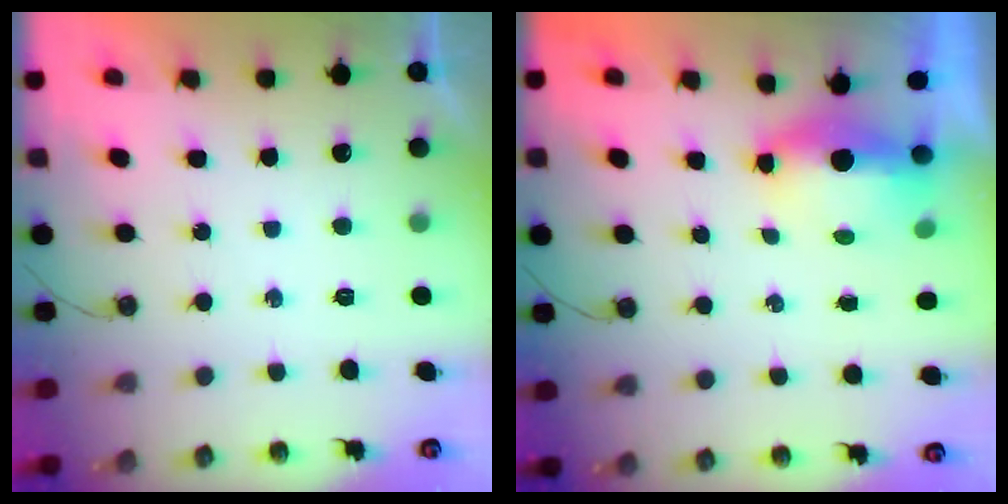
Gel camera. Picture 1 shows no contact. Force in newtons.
{"total": 8.8, "press": 6.1, "slide": 6.3}